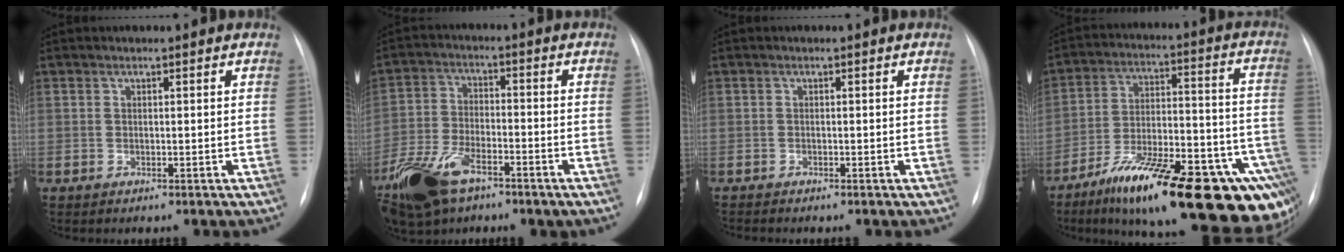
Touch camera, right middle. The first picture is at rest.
{"total": 14.3, "force": [-8.5, 7.4, 8.8], "torque": [-0.205, -0.007, -0.152]}
{"total": 0.8, "force": [-0.8, 0.1, 0.2], "torque": [-0.004, -0.001, -0.014]}
{"total": 30.6, "force": [-20.2, 7.4, 21.7], "torque": [-0.223, 0.013, -0.297]}